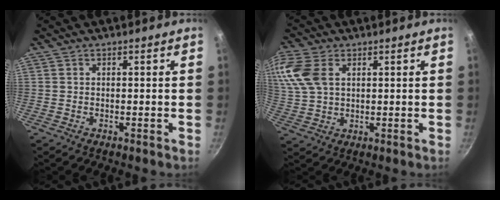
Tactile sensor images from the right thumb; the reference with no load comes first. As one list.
[{"total": 9.7, "force": [3.3, 6.2, 6.7], "torque": [-0.145, 0.002, 0.067]}]